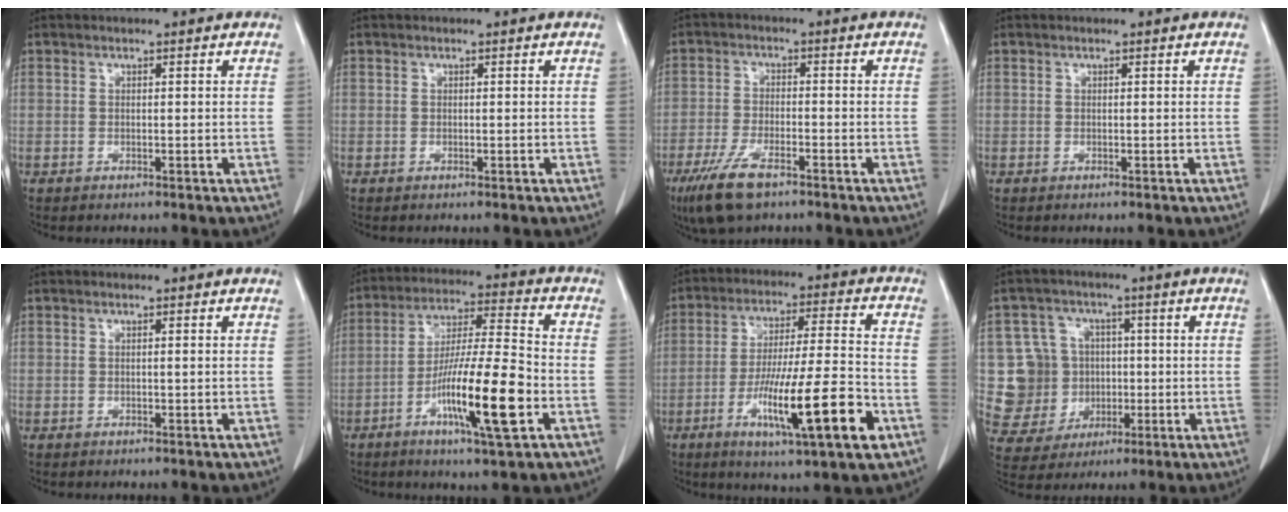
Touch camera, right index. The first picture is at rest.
{"total": 0.0}
{"total": 7.8, "force": [-5.1, 2.4, 5.4], "torque": [-0.116, -0.014, -0.091]}
{"total": 0.0}
{"total": 0.0}
{"total": 14.6, "force": [-5.3, 0.7, 13.6], "torque": [-0.246, -0.012, -0.094]}
{"total": 16.9, "force": [-6.8, 0.9, 15.4], "torque": [-0.258, -0.015, -0.108]}
{"total": 10.0, "force": [0.3, 9.8, 2.3], "torque": [-0.059, 0.027, 0.021]}